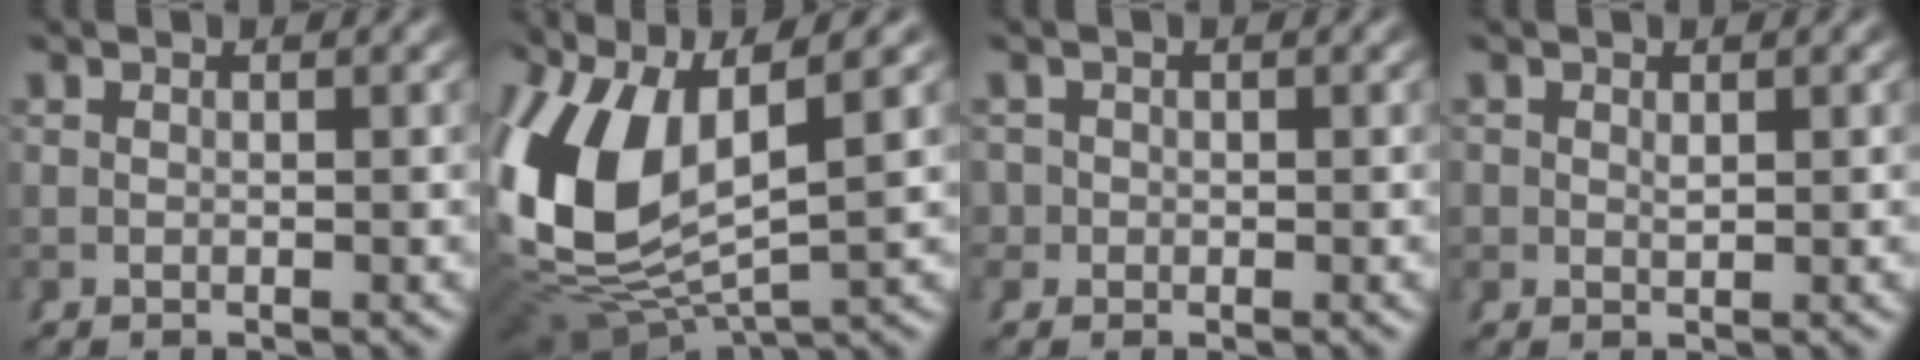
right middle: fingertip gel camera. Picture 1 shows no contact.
{"total": 11.5, "force": [0.3, 7.3, 8.9], "torque": [-0.199, -0.021, 0.026]}
{"total": 0.9, "force": [-0.3, 0.8, -0.3], "torque": [0.009, -0.005, -0.005]}
{"total": 1.0, "force": [0.5, 0.8, 0.4], "torque": [-0.010, -0.007, 0.015]}